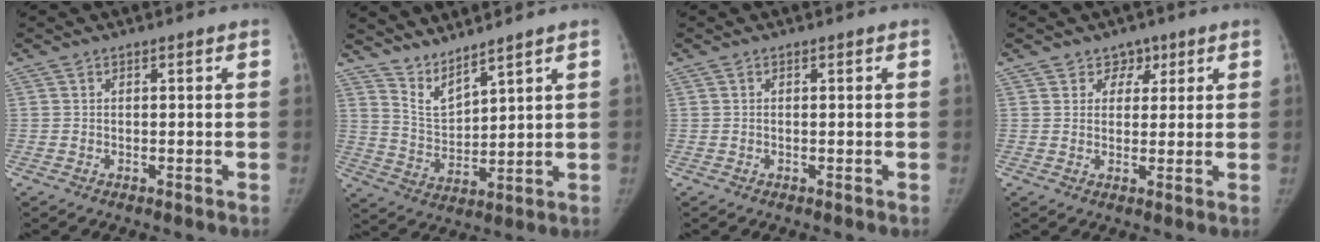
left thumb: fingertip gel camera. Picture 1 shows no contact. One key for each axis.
{"total": 6.2, "fx": 5.9, "fy": 0.5, "fz": 2.1, "tx": -0.041, "ty": -0.052, "tz": 0.129}
{"total": 0.0}
{"total": 3.5, "fx": 2.0, "fy": 2.8, "fz": 0.3, "tx": 0.027, "ty": -0.007, "tz": 0.022}